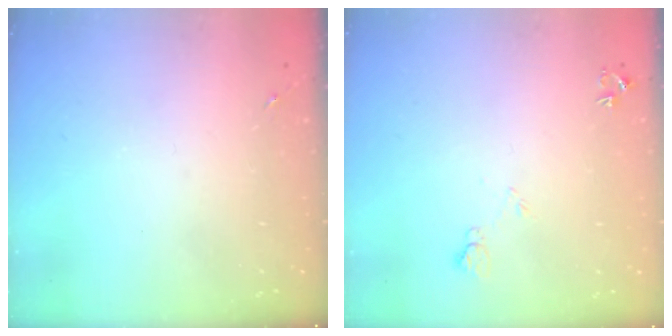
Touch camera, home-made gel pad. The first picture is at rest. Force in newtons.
{"total": 6.2, "press": 6.1, "slide": 1.2}